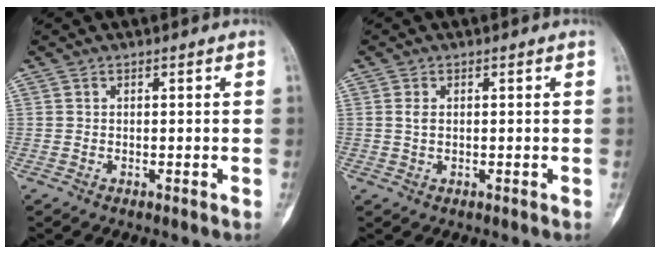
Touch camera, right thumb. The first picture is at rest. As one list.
[{"total": 1.7, "force": [0.3, 1.0, 1.3], "torque": [-0.024, -0.002, 0.006]}]